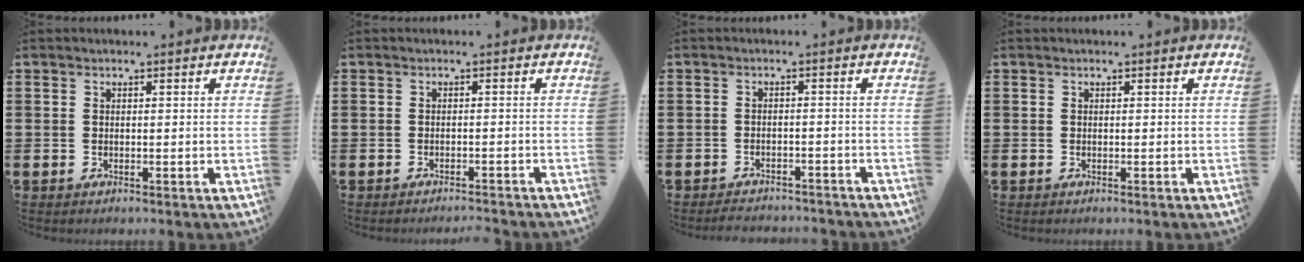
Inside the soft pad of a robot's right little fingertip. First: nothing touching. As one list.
[{"total": 1.1, "force": [-1.1, -0.2, 0.0], "torque": [-0.001, 0.002, -0.022]}, {"total": 1.9, "force": [-1.9, 0.1, 0.0], "torque": [-0.006, 0.003, -0.042]}, {"total": 0.0}]